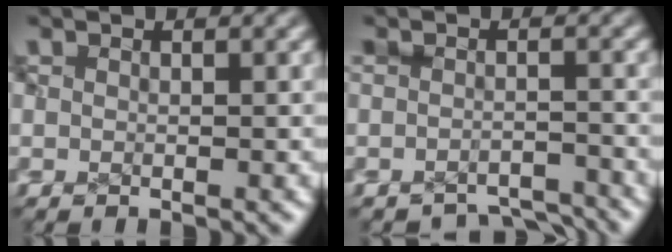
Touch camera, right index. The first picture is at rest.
{"total": 3.6, "force": [-3.1, 1.9, 0.1], "torque": [0.002, -0.005, -0.052]}